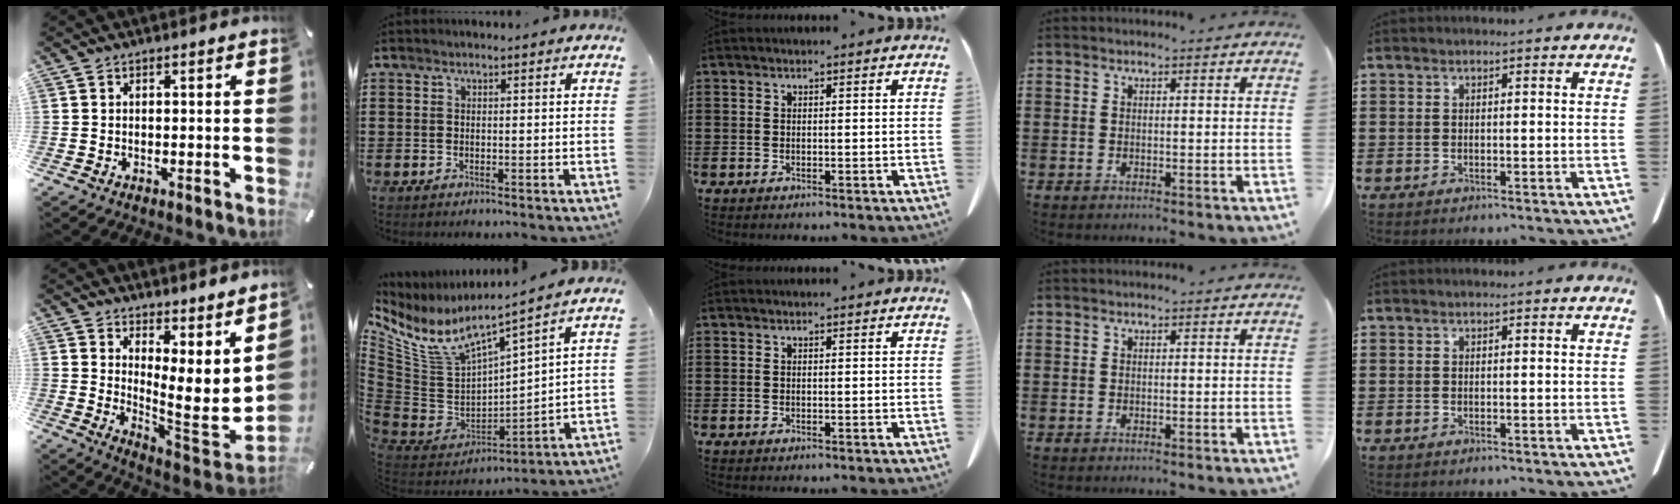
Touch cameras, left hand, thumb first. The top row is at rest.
{"thumb": {"total": 10.1, "force": [2.6, 3.4, 9.1], "torque": [-0.112, -0.070, 0.053]}, "index": {"total": 7.0, "force": [5.1, 1.9, 4.4], "torque": [-0.118, -0.046, 0.084]}}